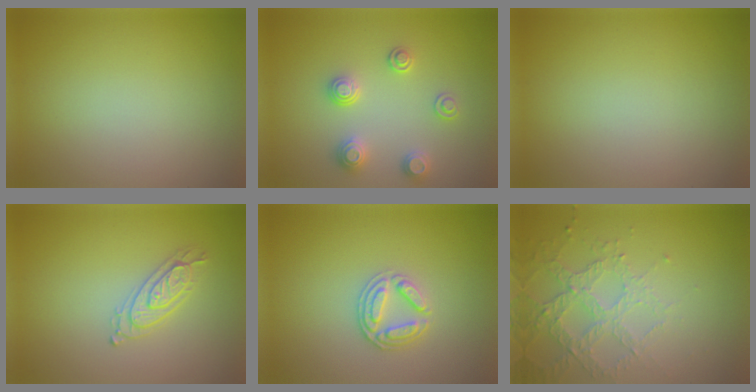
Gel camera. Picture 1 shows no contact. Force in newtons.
{"total": 2.6, "press": 2.6, "slide": 0.5}
{"total": 0.0}
{"total": 2.1, "press": 2.1, "slide": 0.5}
{"total": 2.6, "press": 2.5, "slide": 0.7}
{"total": 4.2, "press": 3.2, "slide": 2.7}